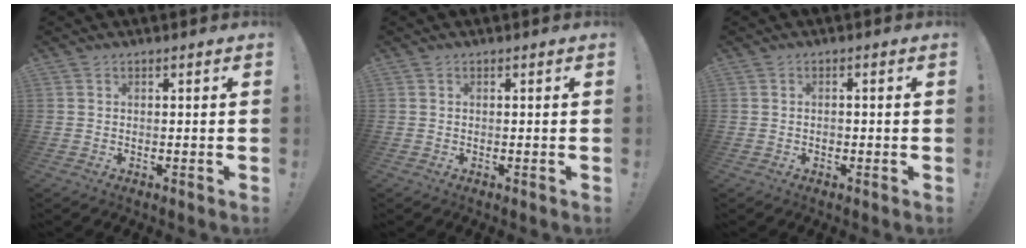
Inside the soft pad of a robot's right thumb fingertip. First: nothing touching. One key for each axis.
{"total": 0.0}
{"total": 1.0, "fx": -0.5, "fy": 0.8, "fz": 0.2, "tx": -0.007, "ty": 0.006, "tz": -0.009}